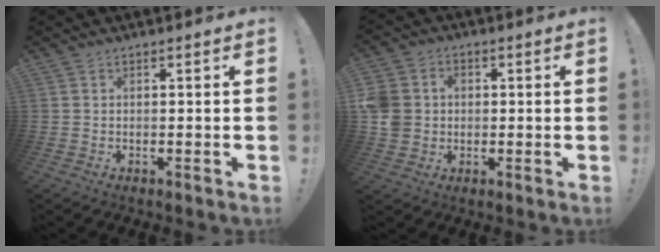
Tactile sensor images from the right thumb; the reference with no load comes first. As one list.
[{"total": 8.5, "force": [-0.1, 7.8, 3.5], "torque": [-0.072, 0.004, -0.001]}]